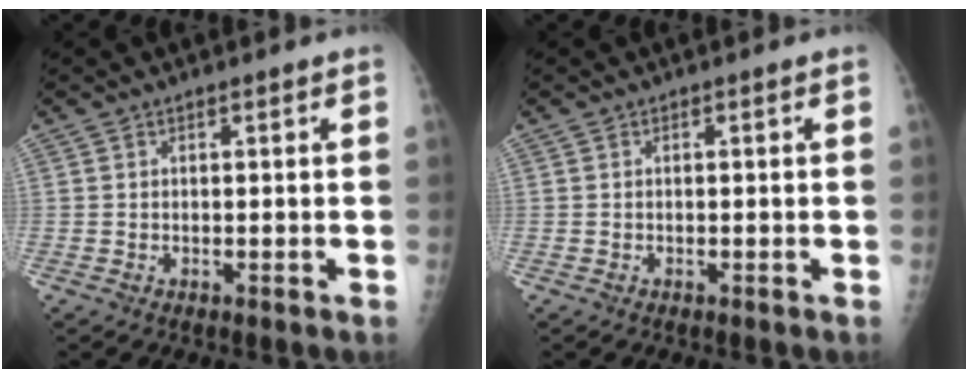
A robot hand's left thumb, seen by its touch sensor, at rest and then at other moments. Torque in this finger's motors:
{"motor_torque": [0.00, 0.00, 0.00, 0.00, 0.00]}